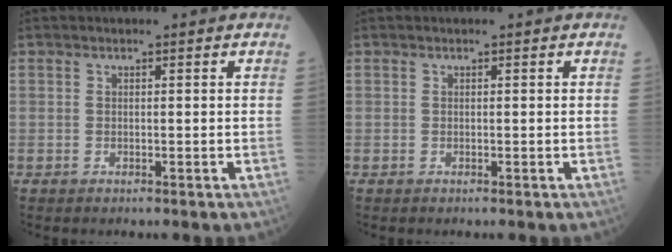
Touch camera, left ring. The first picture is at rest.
{"total": 0.0}